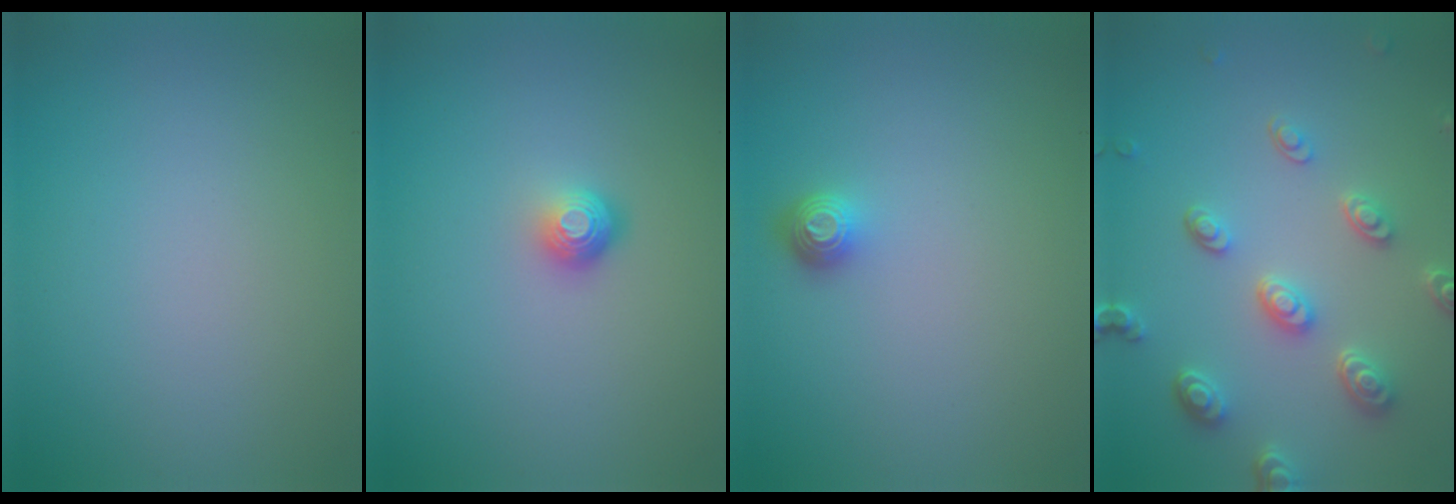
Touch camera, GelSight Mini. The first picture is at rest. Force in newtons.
{"total": 1.8, "press": 1.2, "slide": 1.4}
{"total": 1.4, "press": 1.1, "slide": 0.9}
{"total": 4.6, "press": 3.7, "slide": 2.7}